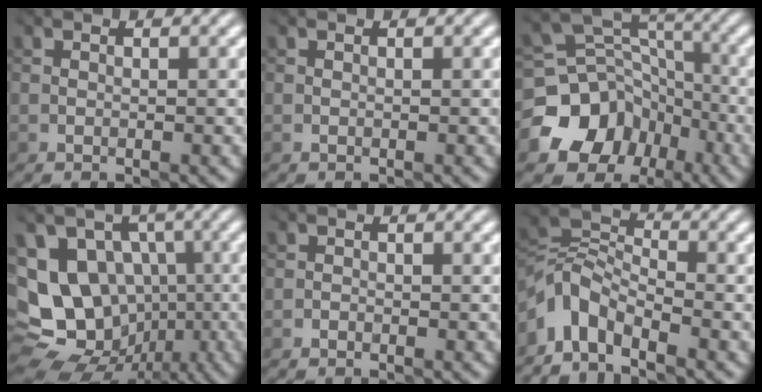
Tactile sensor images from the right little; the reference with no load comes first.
{"total": 0.0}
{"total": 10.2, "force": [-5.5, 8.2, 2.8], "torque": [-0.068, 0.005, -0.108]}
{"total": 11.9, "force": [-1.8, 9.9, 6.5], "torque": [-0.114, -0.026, -0.018]}
{"total": 0.9, "force": [-0.8, -0.1, -0.4], "torque": [0.011, -0.004, -0.017]}
{"total": 4.3, "force": [-3.7, 1.6, 1.6], "torque": [-0.024, 0.003, -0.088]}